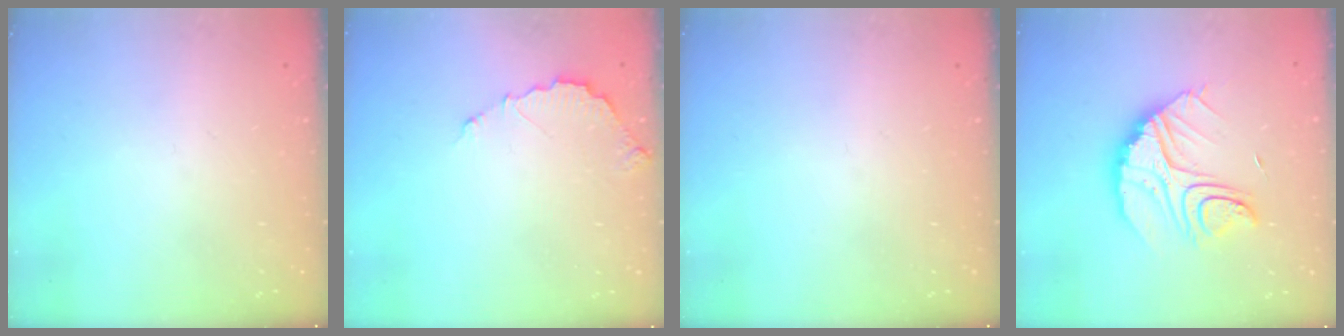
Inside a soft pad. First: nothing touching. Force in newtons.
{"total": 5.0, "press": 5.0, "slide": 0.3}
{"total": 0.0}
{"total": 13.3, "press": 13.3, "slide": 0.9}